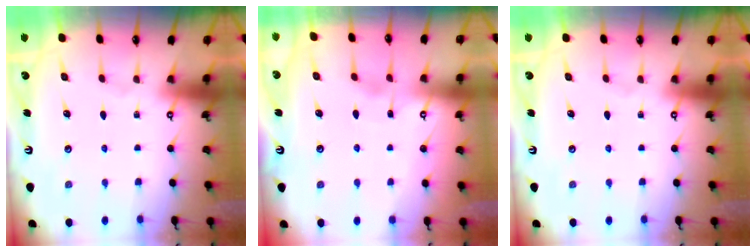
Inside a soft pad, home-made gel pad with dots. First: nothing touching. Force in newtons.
{"total": 2.6, "press": 2.6, "slide": 0.3}
{"total": 0.0}